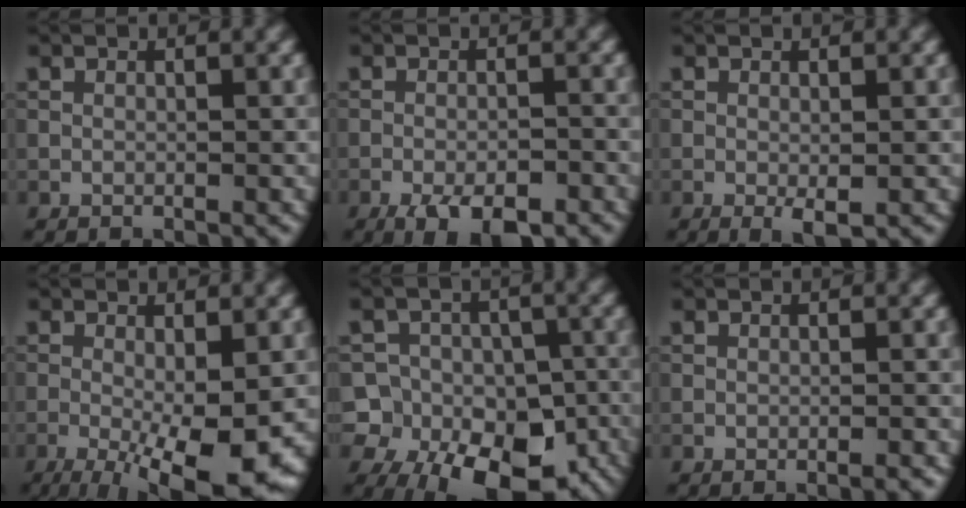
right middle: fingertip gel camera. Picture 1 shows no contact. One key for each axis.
{"total": 5.0, "fx": -3.2, "fy": 1.5, "fz": 3.5, "tx": -0.059, "ty": -0.004, "tz": -0.050}
{"total": 1.4, "fx": -0.3, "fy": 0.3, "fz": 1.3, "tx": -0.021, "ty": -0.008, "tz": -0.003}
{"total": 10.0, "fx": -3.0, "fy": 2.8, "fz": 9.1, "tx": -0.152, "ty": -0.025, "tz": -0.035}
{"total": 16.9, "fx": -9.1, "fy": 12.1, "fz": 7.3, "tx": -0.116, "ty": -0.032, "tz": -0.145}
{"total": 0.9, "fx": -0.4, "fy": 0.1, "fz": 0.8, "tx": -0.009, "ty": -0.001, "tz": -0.006}